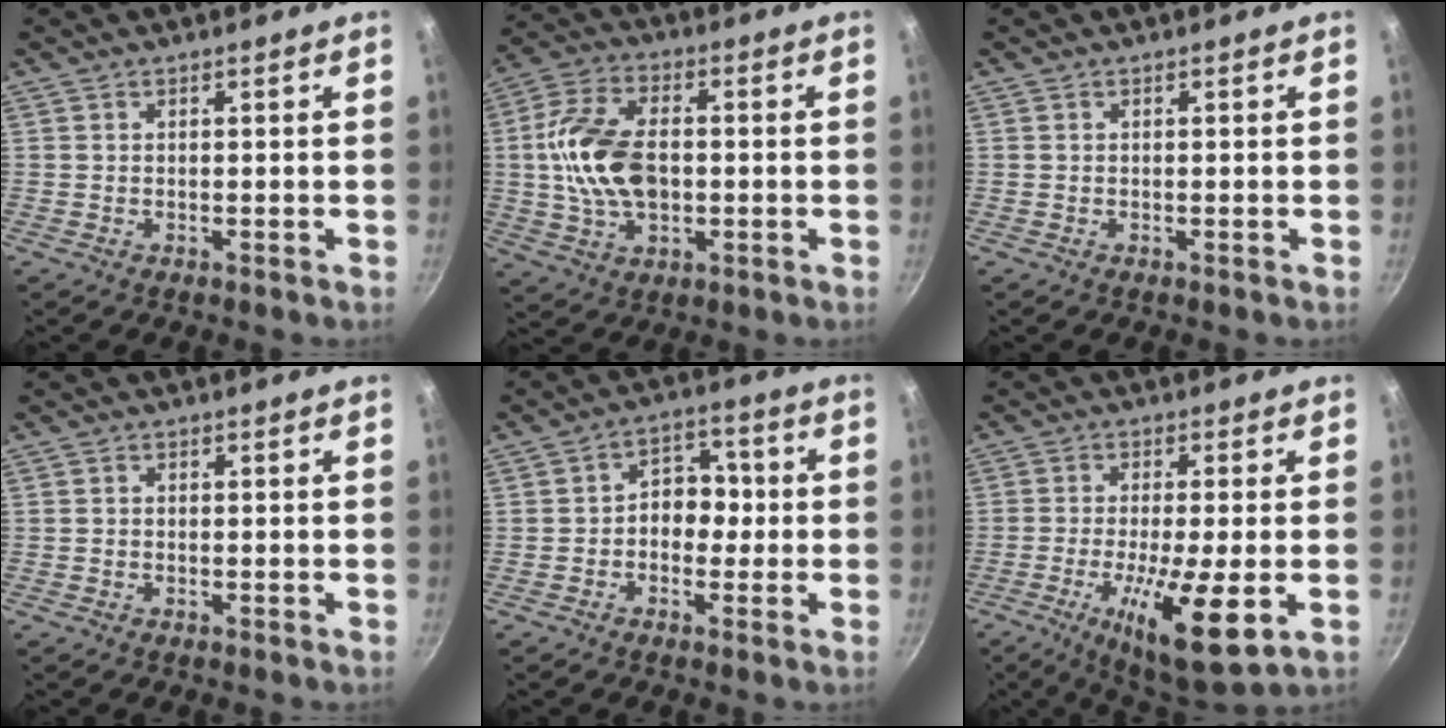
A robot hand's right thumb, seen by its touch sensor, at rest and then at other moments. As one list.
[{"total": 14.7, "force": [-0.1, 9.1, 11.6], "torque": [-0.210, 0.021, -0.010]}, {"total": 0.0}, {"total": 0.5, "force": [-0.2, 0.4, 0.2], "torque": [-0.003, 0.002, -0.003]}, {"total": 6.8, "force": [-0.6, 5.3, 4.3], "torque": [-0.010, 0.022, -0.022]}, {"total": 14.4, "force": [-4.2, 3.4, 13.3], "torque": [-0.223, -0.005, -0.068]}]